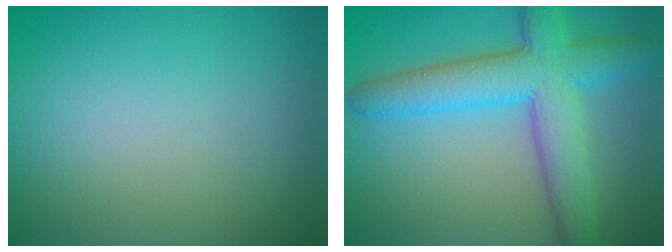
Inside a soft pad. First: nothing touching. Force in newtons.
{"total": 7.2, "press": 7.2, "slide": 0.2}